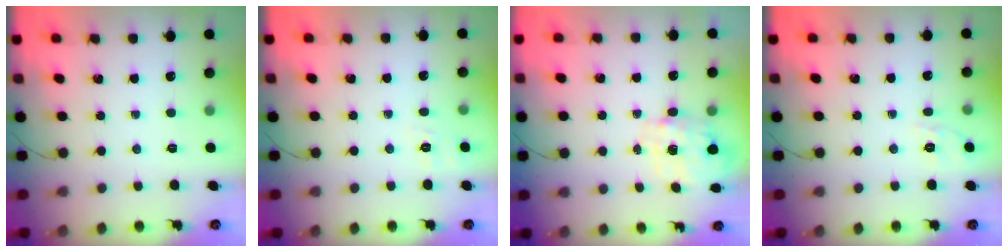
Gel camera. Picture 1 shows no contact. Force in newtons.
{"total": 1.8, "press": 0.1, "slide": 1.8}
{"total": 3.9, "press": 3.8, "slide": 0.9}
{"total": 1.7, "press": 0.5, "slide": 1.6}